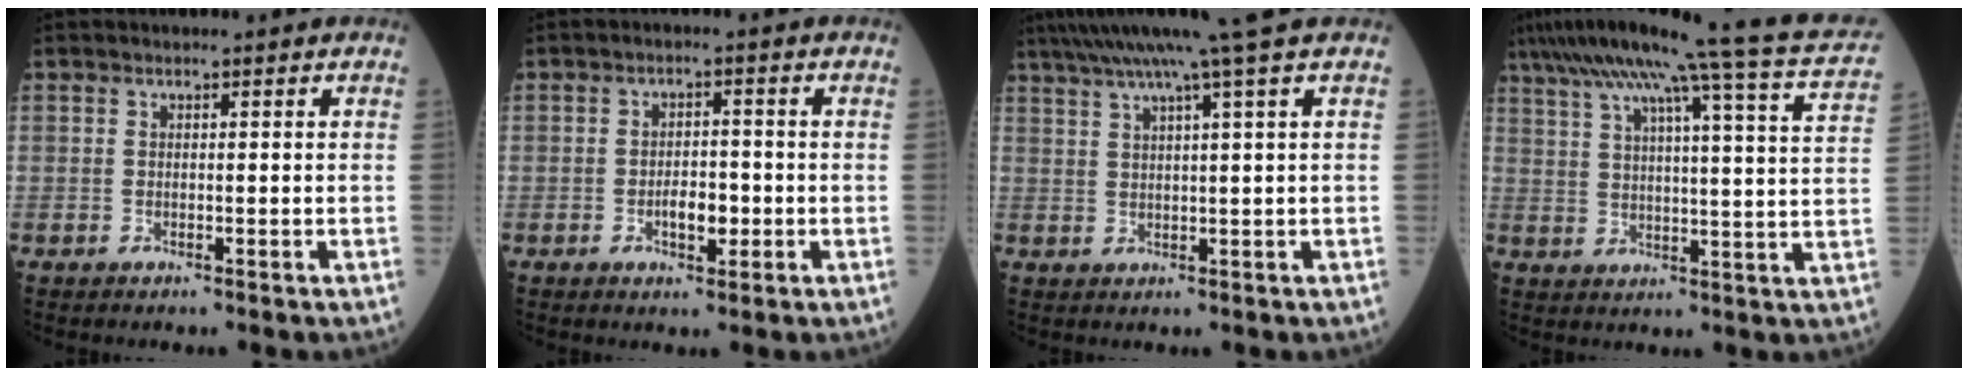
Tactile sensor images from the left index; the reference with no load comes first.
{"total": 3.7, "force": [-1.1, 1.7, 3.1], "torque": [-0.054, 0.003, -0.016]}
{"total": 9.2, "force": [6.7, -2.3, 5.9], "torque": [-0.095, 0.022, 0.097]}
{"total": 24.1, "force": [19.4, -1.0, 14.2], "torque": [-0.236, -0.011, 0.248]}